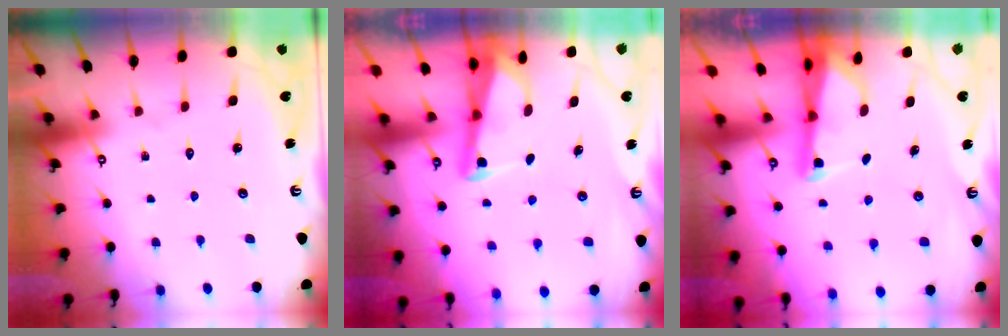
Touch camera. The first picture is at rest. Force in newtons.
{"total": 3.0, "press": 2.9, "slide": 0.3}
{"total": 2.4, "press": 2.4, "slide": 0.3}